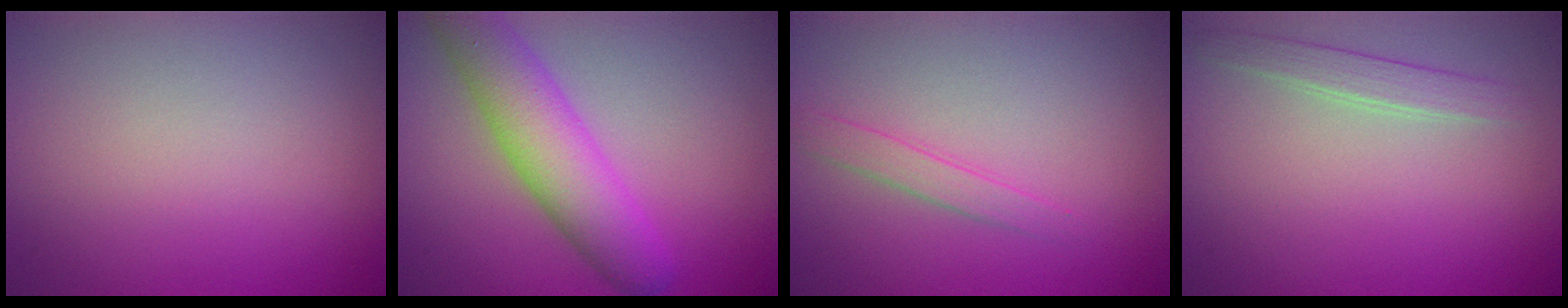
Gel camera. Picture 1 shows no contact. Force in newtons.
{"total": 6.5, "press": 6.5, "slide": 0.1}
{"total": 1.5, "press": 1.5, "slide": 0.1}
{"total": 1.7, "press": 1.7, "slide": 0.1}